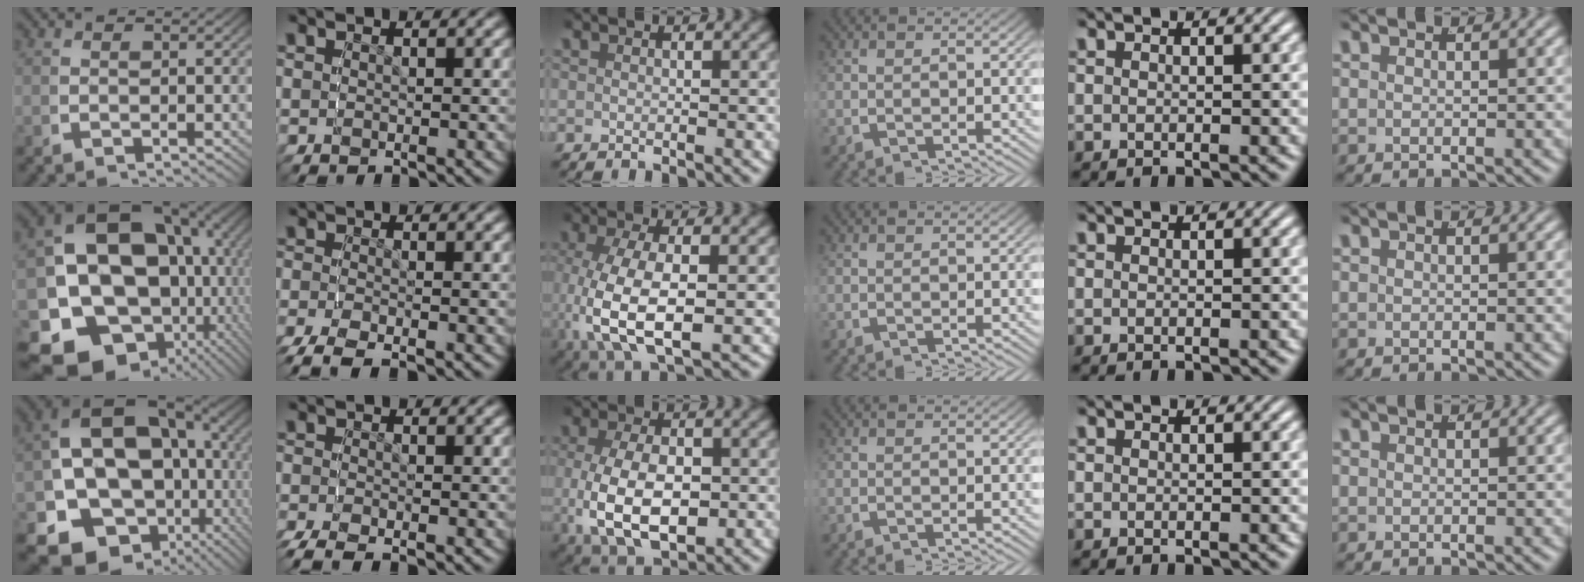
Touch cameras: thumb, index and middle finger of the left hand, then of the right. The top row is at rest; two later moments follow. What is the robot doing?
{"motion": "grasp_and_lifting", "object": "cloth"}